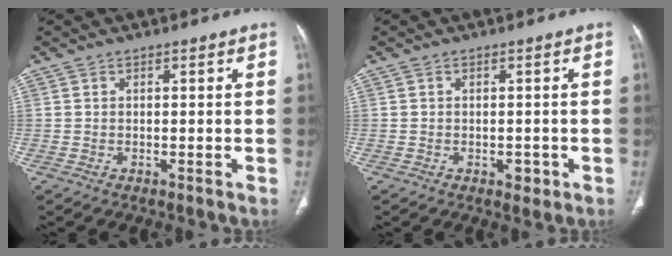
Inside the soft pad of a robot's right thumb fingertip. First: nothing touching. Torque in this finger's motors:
{"motor_torque": [-0.04, 0.11, -0.31, 0.02, -0.03]}